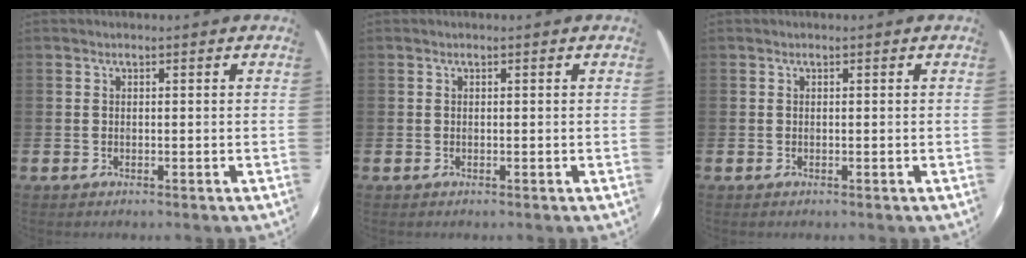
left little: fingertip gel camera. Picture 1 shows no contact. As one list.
[{"total": 0.0}, {"total": 0.0}]